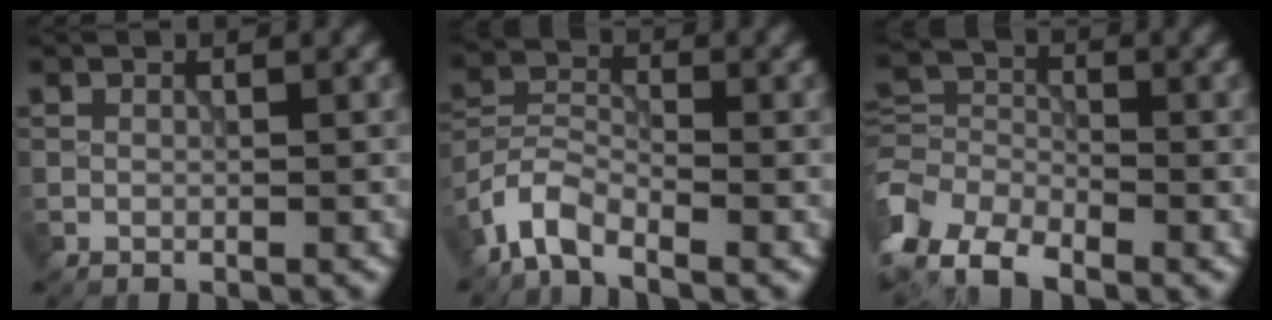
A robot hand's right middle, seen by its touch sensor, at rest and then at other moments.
{"total": 4.0, "force": [-3.0, 1.5, 2.1], "torque": [-0.040, 0.002, -0.075]}
{"total": 6.4, "force": [-3.9, 3.8, 3.4], "torque": [-0.064, 0.004, -0.090]}